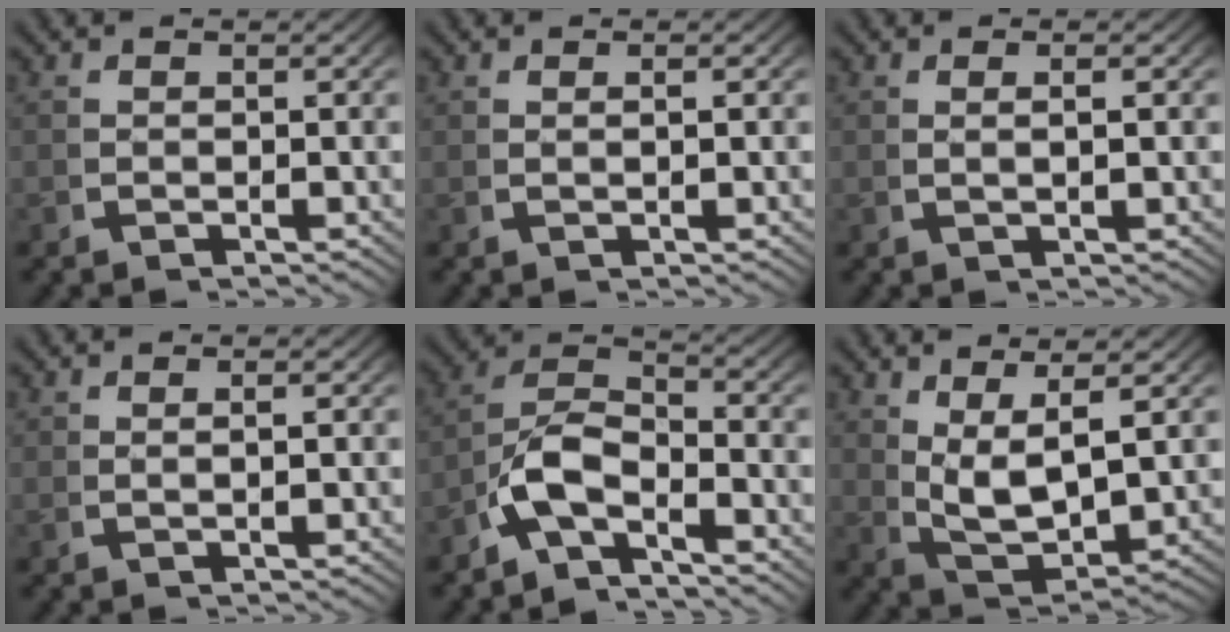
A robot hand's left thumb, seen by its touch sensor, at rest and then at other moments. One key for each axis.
{"total": 0.7, "fx": 0.4, "fy": -0.2, "fz": 0.5, "tx": -0.015, "ty": 0.004, "tz": 0.010}
{"total": 1.1, "fx": 0.4, "fy": -0.1, "fz": 1.0, "tx": -0.023, "ty": 0.004, "tz": 0.011}
{"total": 0.9, "fx": 0.5, "fy": 0.1, "fz": 0.7, "tx": -0.017, "ty": 0.004, "tz": 0.012}
{"total": 8.4, "fx": -1.6, "fy": 5.9, "fz": 5.8, "tx": -0.125, "ty": -0.011, "tz": -0.041}
{"total": 7.2, "fx": 1.4, "fy": 3.9, "fz": 5.9, "tx": -0.133, "ty": -0.021, "tz": 0.039}